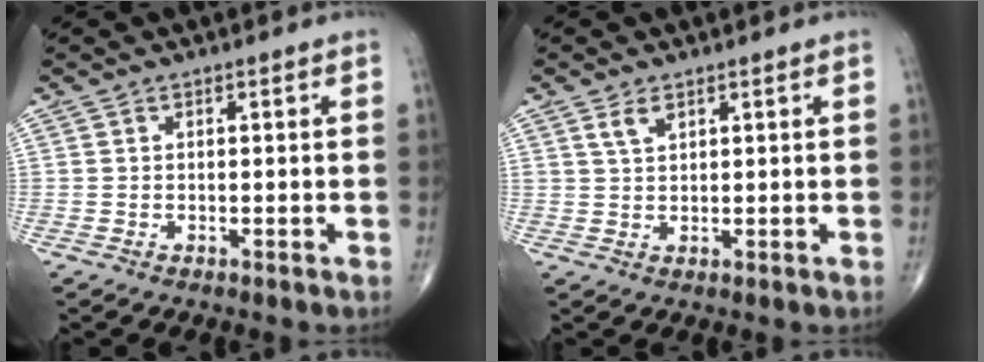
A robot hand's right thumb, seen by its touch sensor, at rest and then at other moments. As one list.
[{"total": 2.4, "force": [1.5, 1.2, 1.5], "torque": [-0.026, -0.003, 0.035]}]